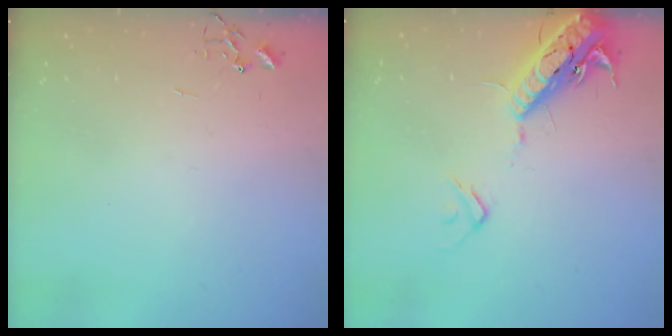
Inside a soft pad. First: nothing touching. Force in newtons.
{"total": 17.1, "press": 16.7, "slide": 3.7}